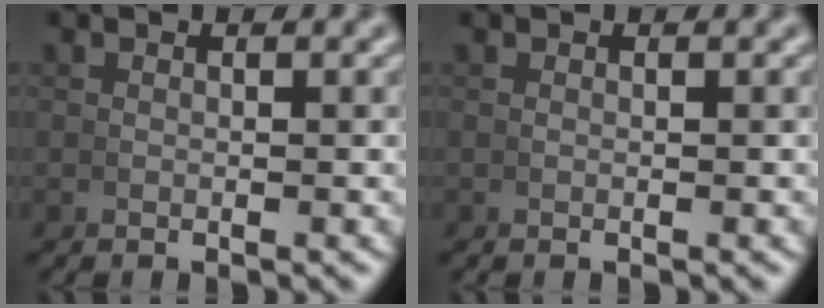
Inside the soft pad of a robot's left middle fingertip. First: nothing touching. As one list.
[{"total": 0.0}]